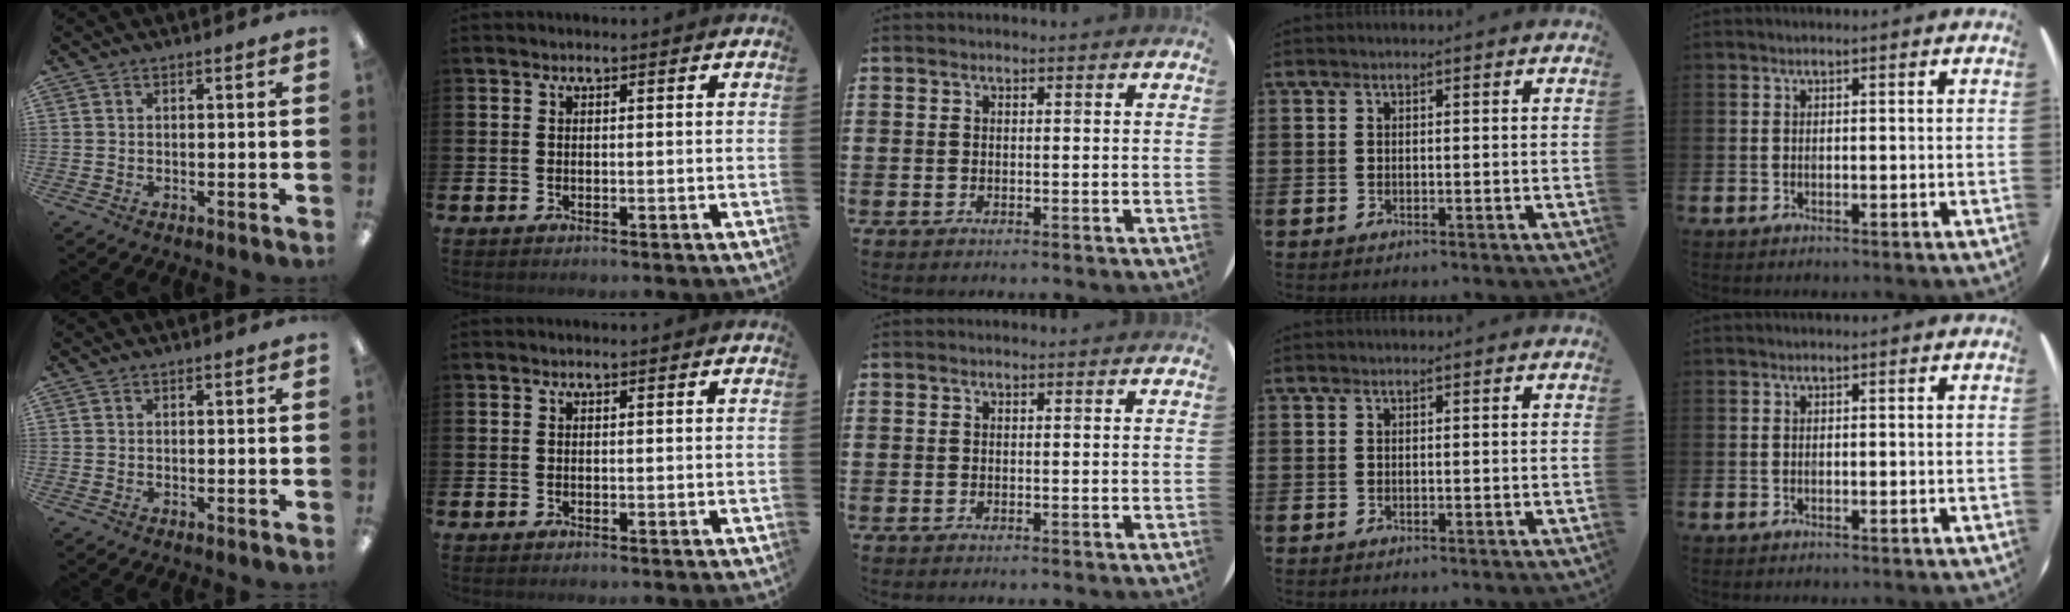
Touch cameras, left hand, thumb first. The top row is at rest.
{}